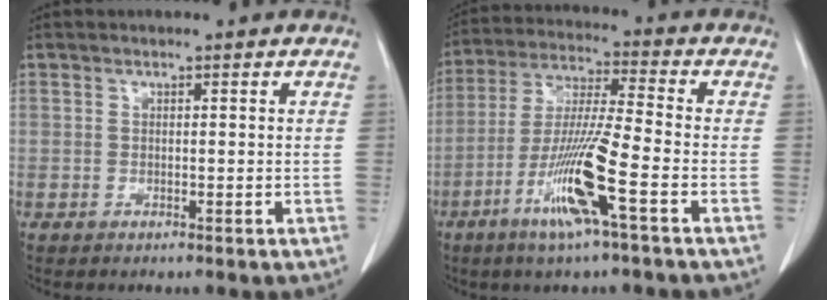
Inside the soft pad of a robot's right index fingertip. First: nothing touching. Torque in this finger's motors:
{"motor_torque": [1.76, -0.14, 0.37, 0.21]}